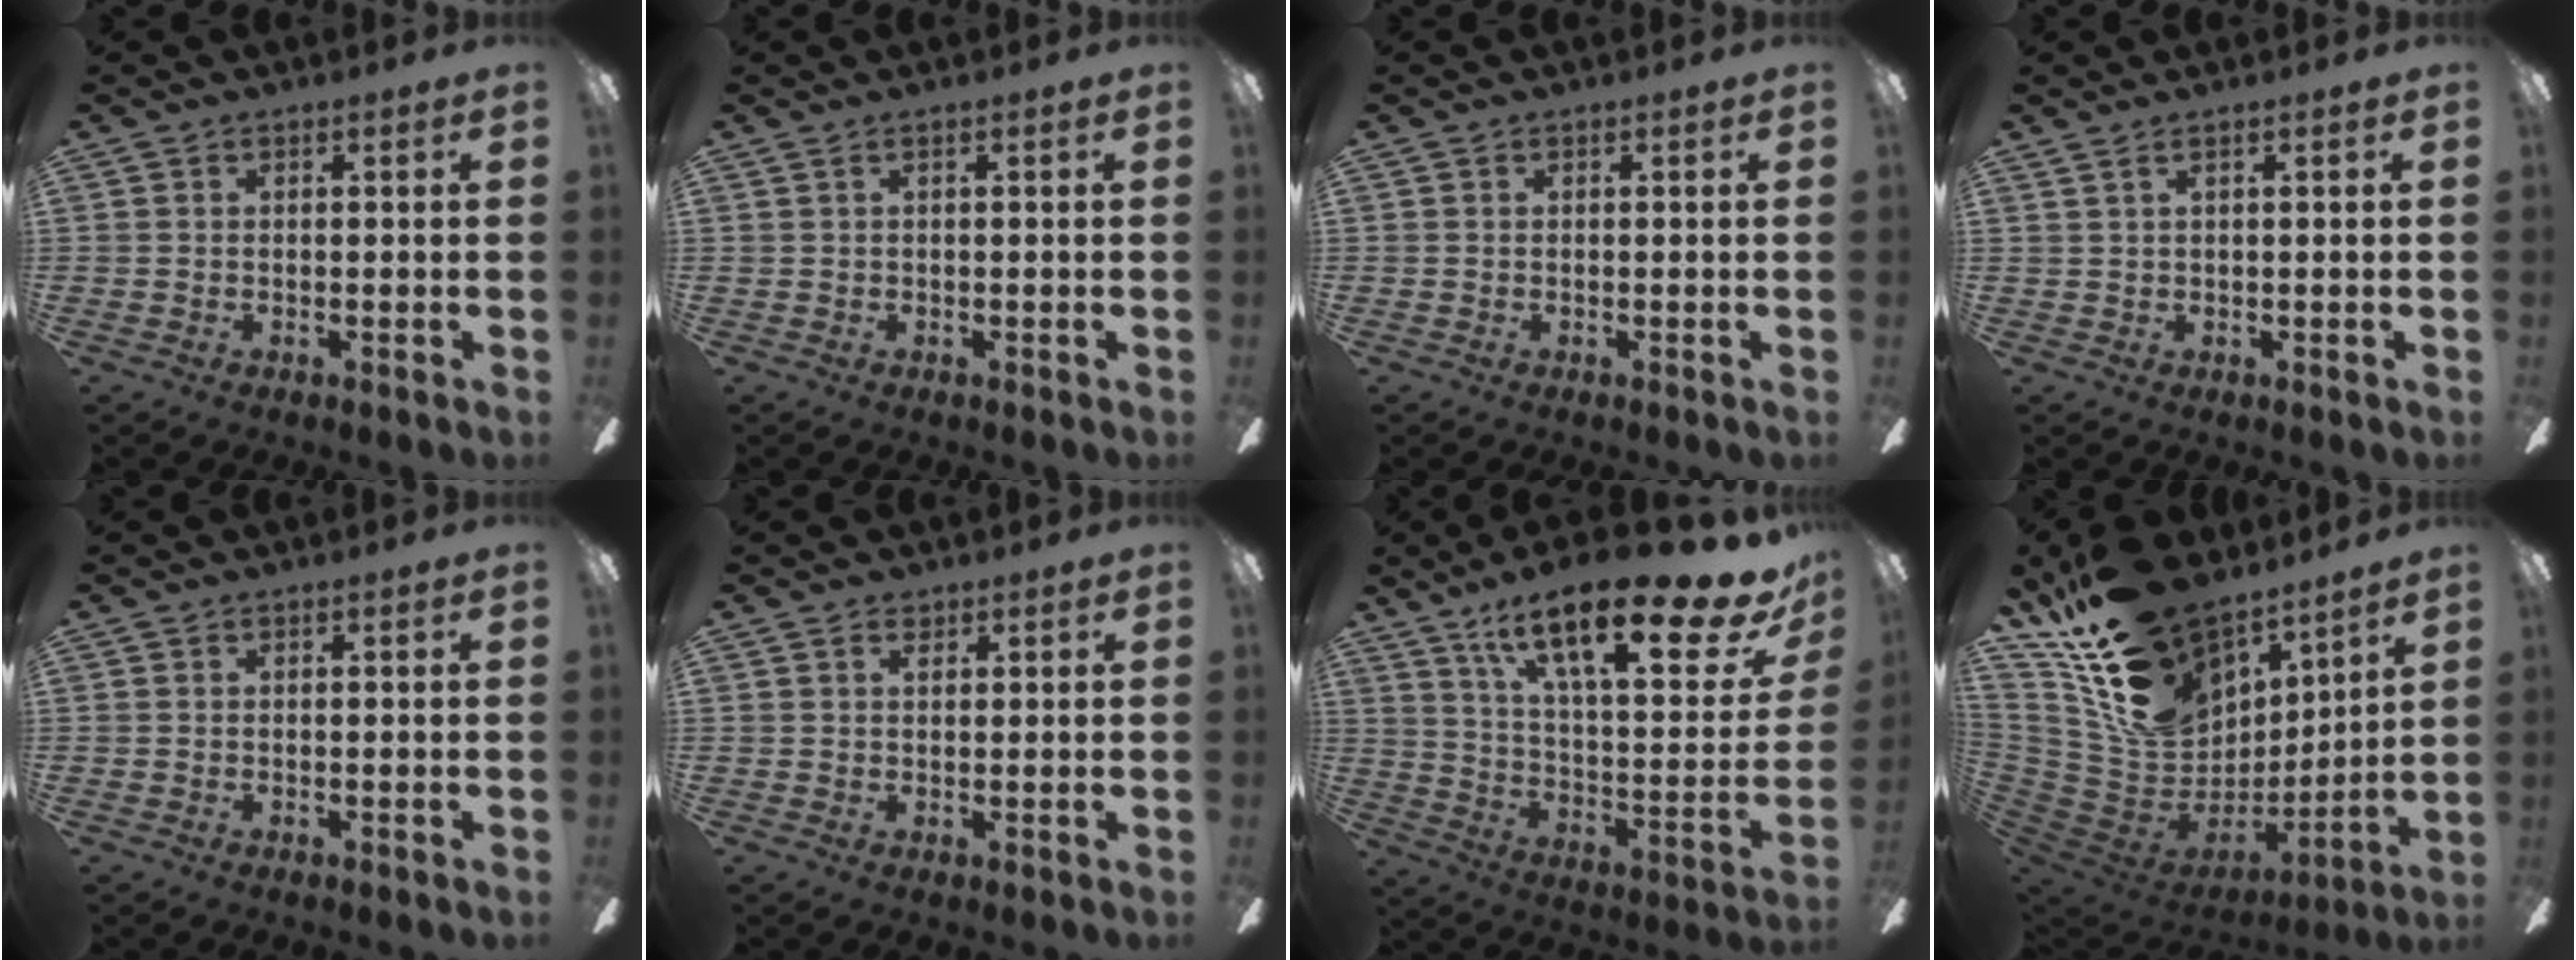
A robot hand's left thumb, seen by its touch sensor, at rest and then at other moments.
{"total": 0.6, "force": [0.1, 0.2, 0.6], "torque": [-0.011, 0.001, 0.002]}
{"total": 0.0}
{"total": 1.1, "force": [0.6, 0.3, 0.9], "torque": [-0.019, 0.000, 0.011]}
{"total": 0.0}
{"total": 1.6, "force": [1.1, 1.0, 0.6], "torque": [-0.004, -0.001, 0.020]}
{"total": 26.3, "force": [16.8, 7.1, 19.0], "torque": [-0.288, -0.098, 0.266]}
{"total": 22.6, "force": [16.0, 12.7, 9.6], "torque": [-0.186, -0.105, 0.310]}